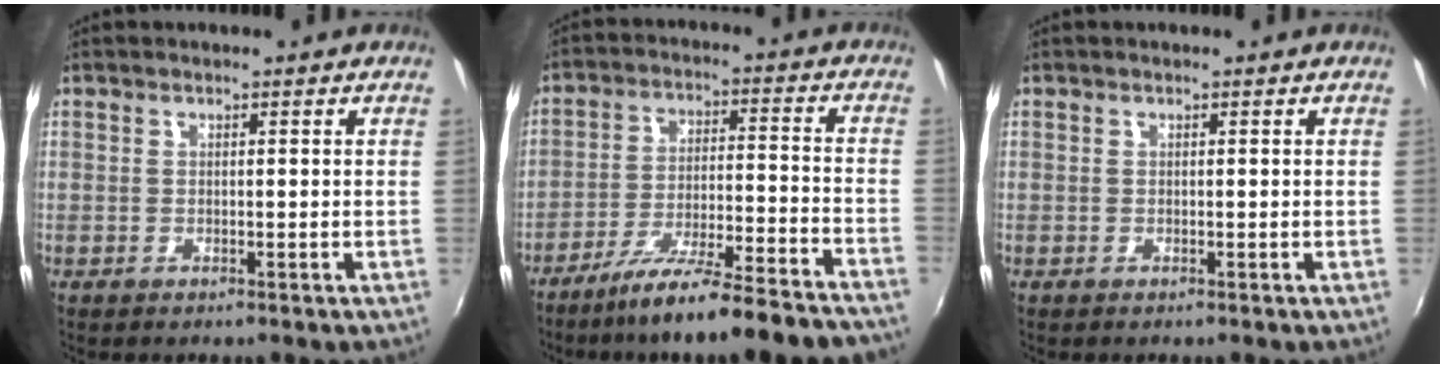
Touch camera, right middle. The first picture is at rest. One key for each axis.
{"total": 19.6, "fx": -16.9, "fy": 0.9, "fz": 9.9, "tx": -0.173, "ty": -0.040, "tz": -0.249}
{"total": 0.0}